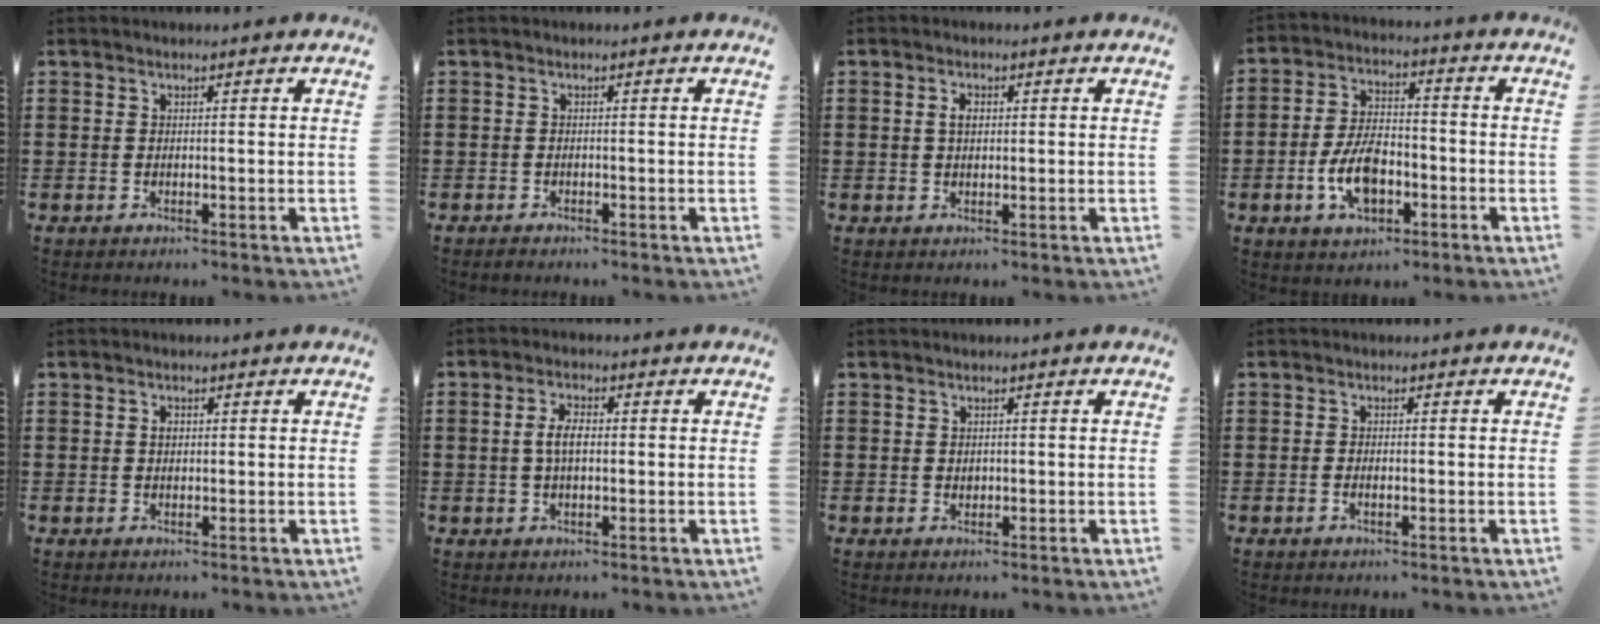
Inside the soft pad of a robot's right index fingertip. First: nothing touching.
{"total": 0.6, "force": [-0.6, 0.2, 0.0], "torque": [-0.002, 0.000, -0.012]}
{"total": 1.9, "force": [0.4, 1.0, 1.6], "torque": [-0.034, 0.007, 0.005]}
{"total": 8.1, "force": [-2.9, 4.4, 6.1], "torque": [-0.134, 0.004, -0.057]}
{"total": 1.2, "force": [0.3, 0.8, 0.9], "torque": [-0.020, 0.006, 0.004]}
{"total": 3.9, "force": [0.1, 1.8, 3.5], "torque": [-0.076, 0.005, -0.002]}
{"total": 0.6, "force": [0.3, 0.6, 0.2], "torque": [-0.004, 0.002, 0.006]}
{"total": 1.0, "force": [-0.3, 0.3, 0.9], "torque": [-0.017, -0.003, -0.005]}